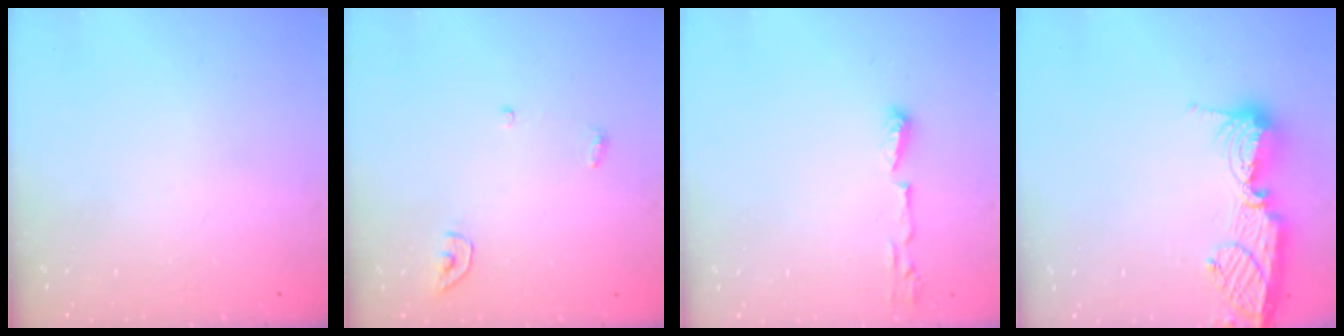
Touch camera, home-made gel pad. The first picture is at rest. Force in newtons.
{"total": 3.7, "press": 3.7, "slide": 0.3}
{"total": 6.0, "press": 5.8, "slide": 1.2}
{"total": 12.7, "press": 12.6, "slide": 1.2}